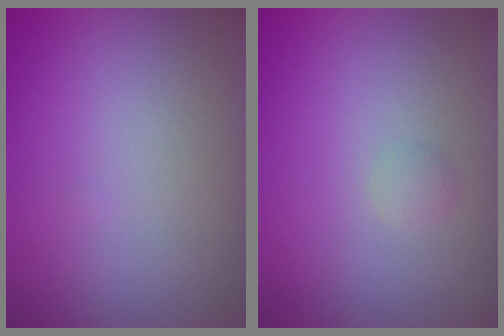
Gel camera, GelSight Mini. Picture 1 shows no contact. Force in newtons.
{"total": 0.7, "press": 0.7, "slide": 0.0}